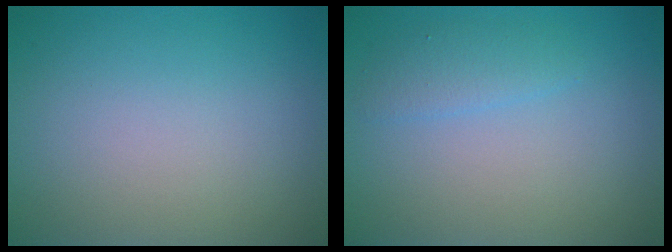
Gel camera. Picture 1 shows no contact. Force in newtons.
{"total": 1.6, "press": 1.6, "slide": 0.1}